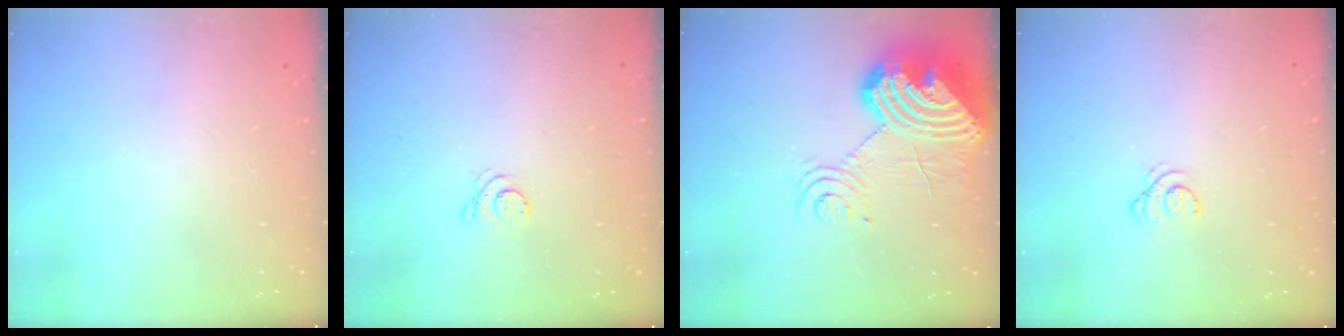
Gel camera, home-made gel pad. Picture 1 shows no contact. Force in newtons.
{"total": 4.0, "press": 3.9, "slide": 1.0}
{"total": 20.7, "press": 20.5, "slide": 2.7}
{"total": 2.4, "press": 2.4, "slide": 0.3}